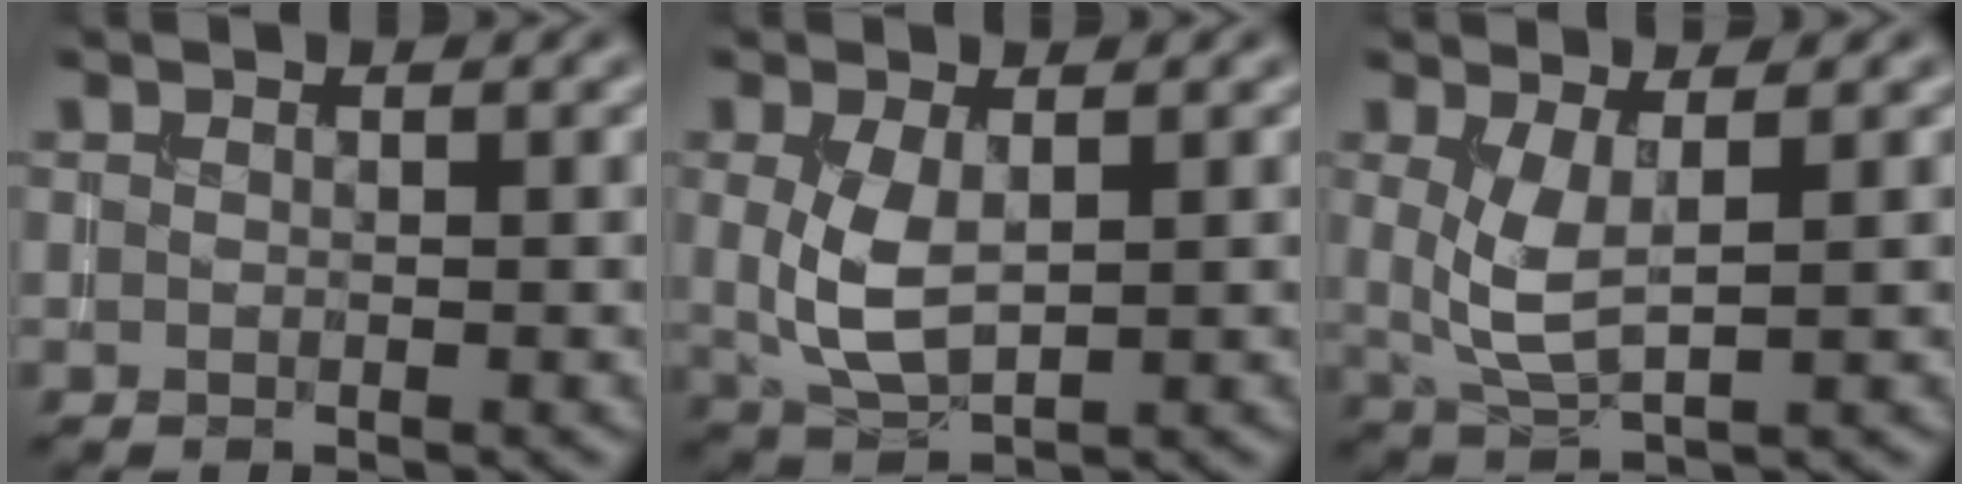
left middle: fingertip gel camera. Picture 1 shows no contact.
{"total": 4.0, "force": [0.5, 2.0, 3.4], "torque": [-0.078, -0.002, 0.016]}
{"total": 3.5, "force": [0.9, 1.1, 3.2], "torque": [-0.074, -0.009, 0.023]}